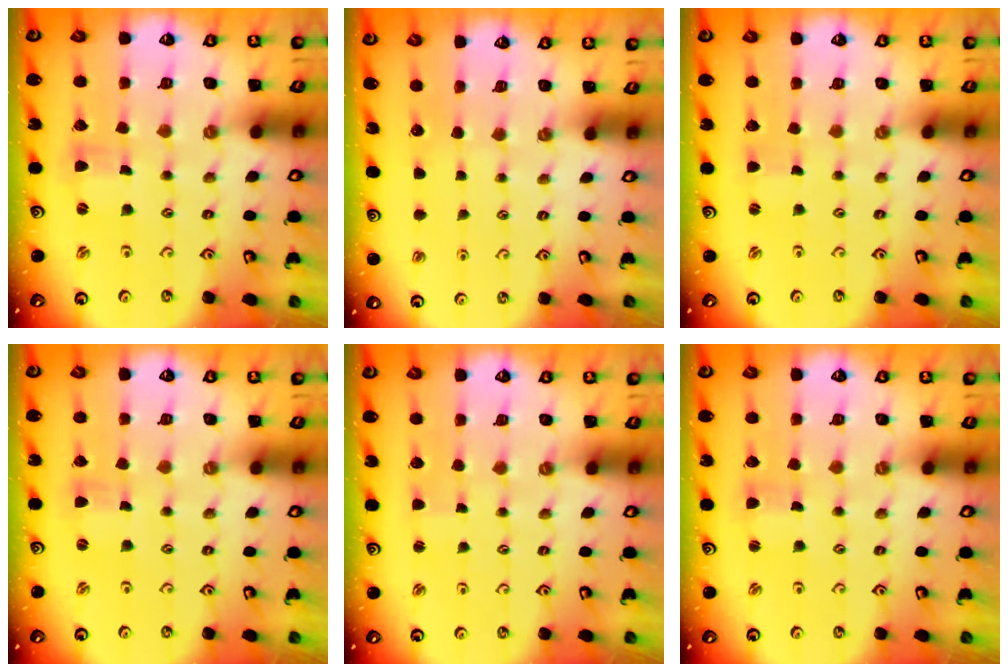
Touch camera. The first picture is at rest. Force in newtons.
{"total": 0.0}
{"total": 0.0}
{"total": 0.0}
{"total": 1.1, "press": 1.1, "slide": 0.1}
{"total": 1.2, "press": 1.2, "slide": 0.2}